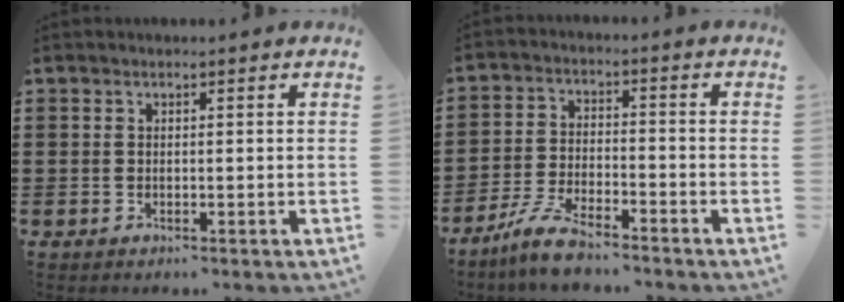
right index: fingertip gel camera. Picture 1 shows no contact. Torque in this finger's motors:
{"motor_torque": [-0.74, 0.61, 0.45, 0.06]}